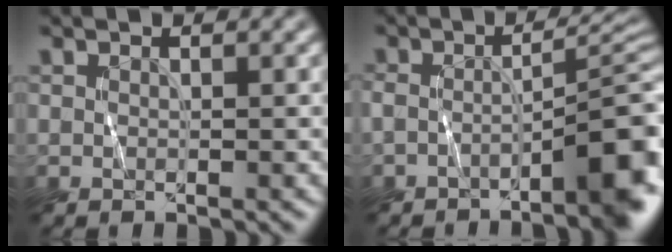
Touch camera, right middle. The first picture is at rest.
{"total": 6.1, "force": [-3.3, 1.0, 5.1], "torque": [-0.069, 0.007, -0.049]}